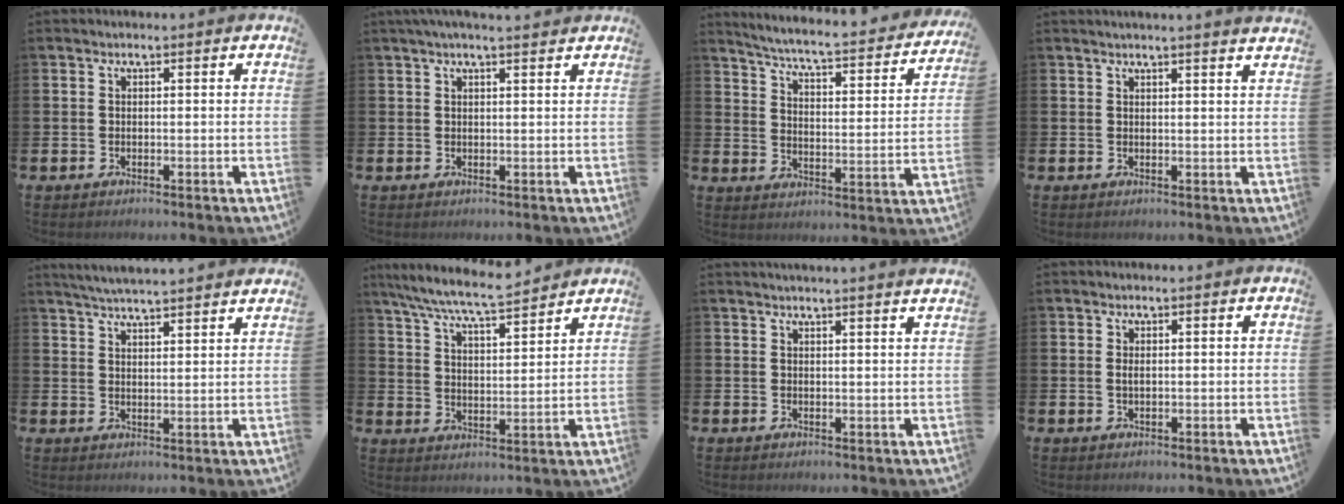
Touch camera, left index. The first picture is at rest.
{"total": 2.2, "force": [1.9, 0.0, 1.0], "torque": [-0.012, -0.006, 0.032]}
{"total": 4.9, "force": [4.6, 0.0, 1.9], "torque": [-0.061, -0.043, 0.068]}
{"total": 1.8, "force": [1.7, -0.4, 0.1], "torque": [0.002, -0.010, 0.031]}
{"total": 4.7, "force": [4.7, -0.3, 0.5], "torque": [-0.026, -0.022, 0.085]}
{"total": 7.9, "force": [7.5, 0.3, 2.4], "torque": [-0.076, -0.042, 0.134]}
{"total": 2.0, "force": [1.9, -0.5, 0.0], "torque": [0.004, -0.013, 0.035]}
{"total": 0.8, "force": [0.2, 0.3, 0.7], "torque": [-0.012, 0.003, 0.002]}